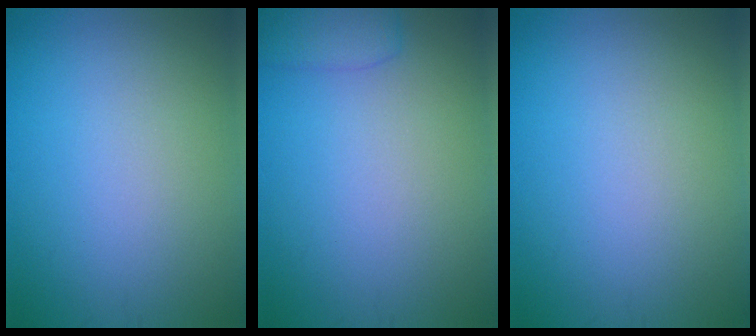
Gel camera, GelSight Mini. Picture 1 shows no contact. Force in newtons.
{"total": 2.3, "press": 2.3, "slide": 0.2}
{"total": 0.0}